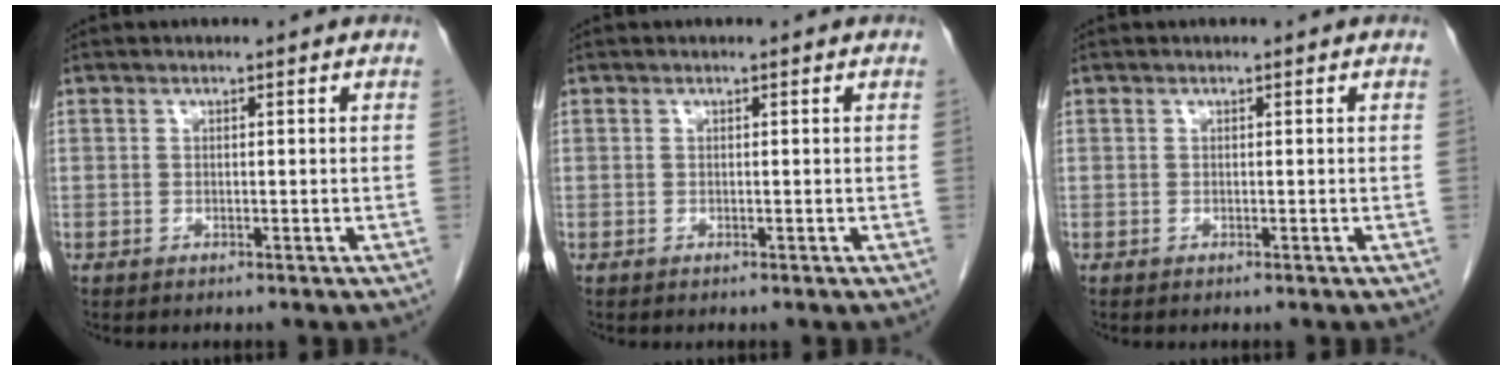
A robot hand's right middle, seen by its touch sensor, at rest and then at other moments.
{"total": 0.0}
{"total": 0.0}